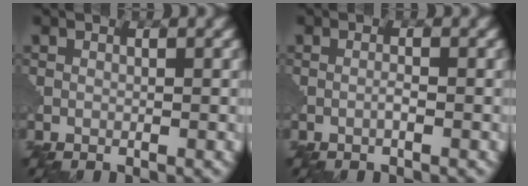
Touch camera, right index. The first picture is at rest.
{"total": 0.7, "force": [-0.3, 0.0, 0.6], "torque": [-0.013, 0.001, -0.008]}